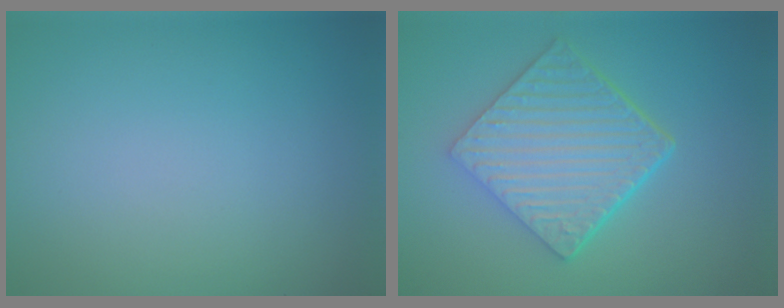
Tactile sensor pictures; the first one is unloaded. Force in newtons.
{"total": 6.2, "press": 4.5, "slide": 4.3}